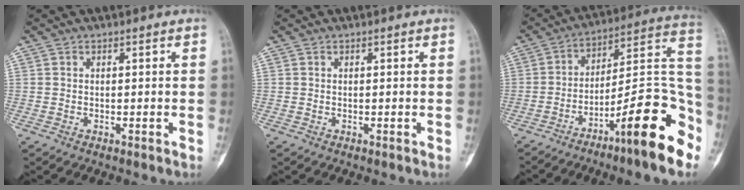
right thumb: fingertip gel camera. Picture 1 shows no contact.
{"total": 0.0}
{"total": 19.9, "force": [-10.1, 3.6, 16.8], "torque": [-0.222, 0.075, -0.155]}